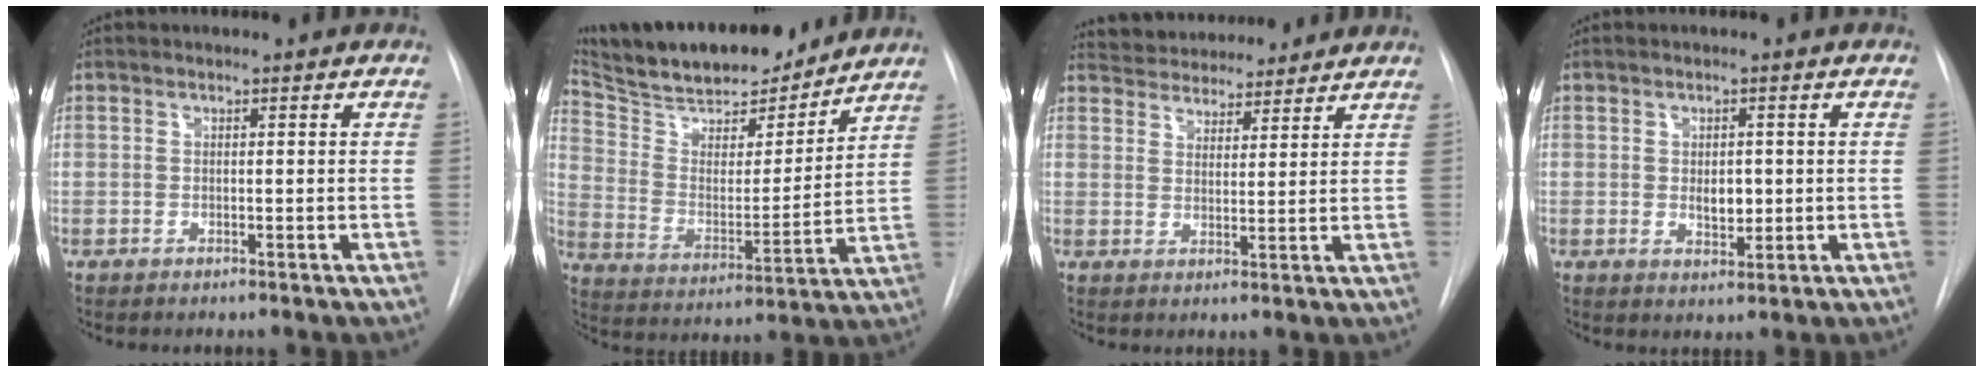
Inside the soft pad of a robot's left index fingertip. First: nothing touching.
{"total": 19.7, "force": [17.5, 4.7, 7.9], "torque": [-0.136, -0.004, 0.279]}
{"total": 10.5, "force": [9.7, 3.1, 2.3], "torque": [-0.028, 0.017, 0.145]}
{"total": 2.8, "force": [-0.6, 1.7, 2.2], "torque": [-0.032, -0.010, -0.003]}